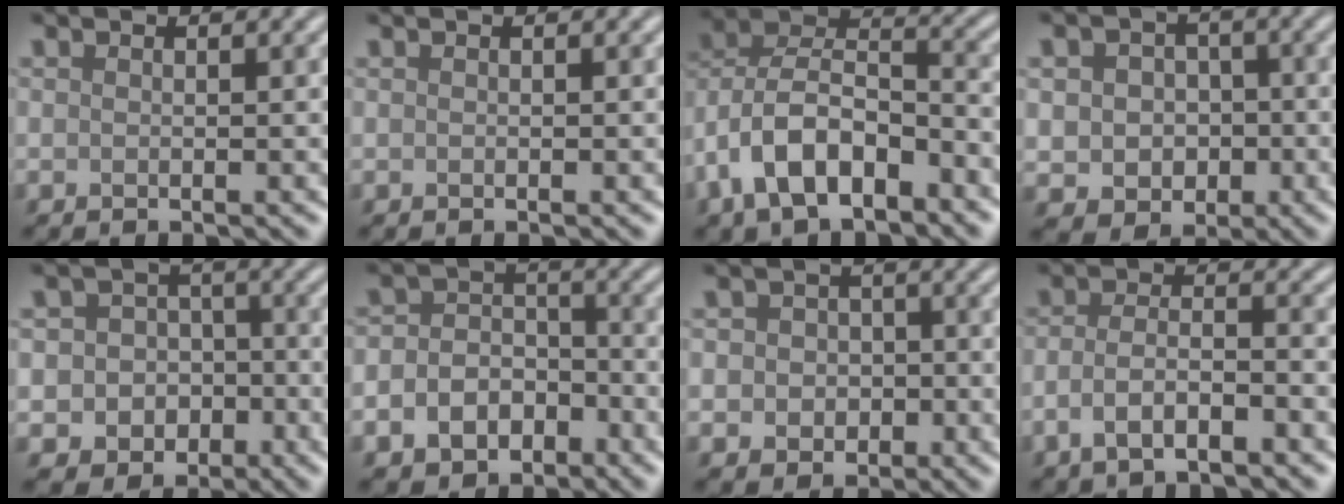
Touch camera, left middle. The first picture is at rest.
{"total": 0.0}
{"total": 9.1, "force": [-4.0, 5.0, 6.4], "torque": [-0.115, 0.012, -0.083]}
{"total": 4.8, "force": [-0.3, 4.2, 2.3], "torque": [-0.032, -0.002, -0.013]}
{"total": 5.6, "force": [-1.7, 5.0, 1.8], "torque": [-0.017, 0.006, -0.043]}
{"total": 6.0, "force": [-2.9, 4.5, 2.7], "torque": [-0.022, 0.000, -0.050]}
{"total": 3.9, "force": [-0.4, 3.5, 1.7], "torque": [-0.006, 0.005, -0.025]}
{"total": 3.6, "force": [-1.9, 1.3, 2.7], "torque": [-0.055, 0.006, -0.041]}